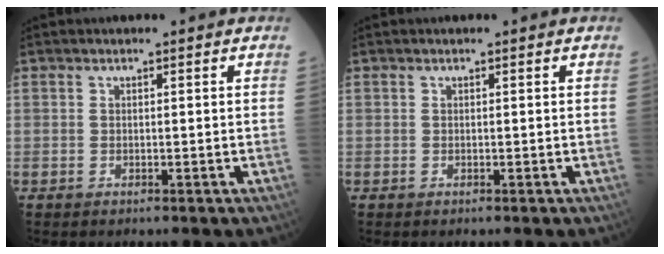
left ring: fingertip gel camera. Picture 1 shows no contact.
{"total": 0.0}